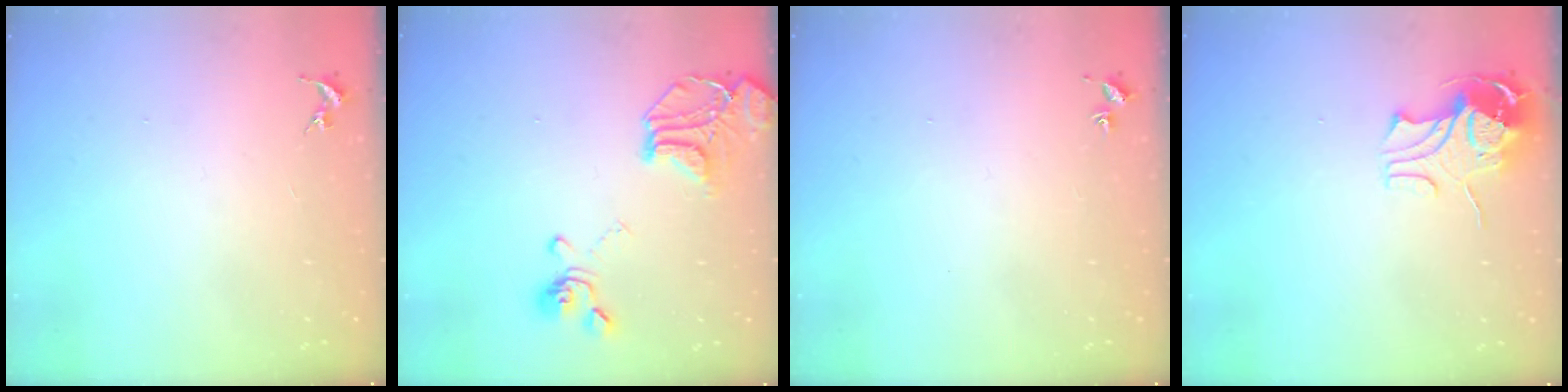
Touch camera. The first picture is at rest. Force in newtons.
{"total": 16.7, "press": 16.5, "slide": 2.0}
{"total": 1.5, "press": 1.5, "slide": 0.2}
{"total": 10.8, "press": 10.7, "slide": 1.4}